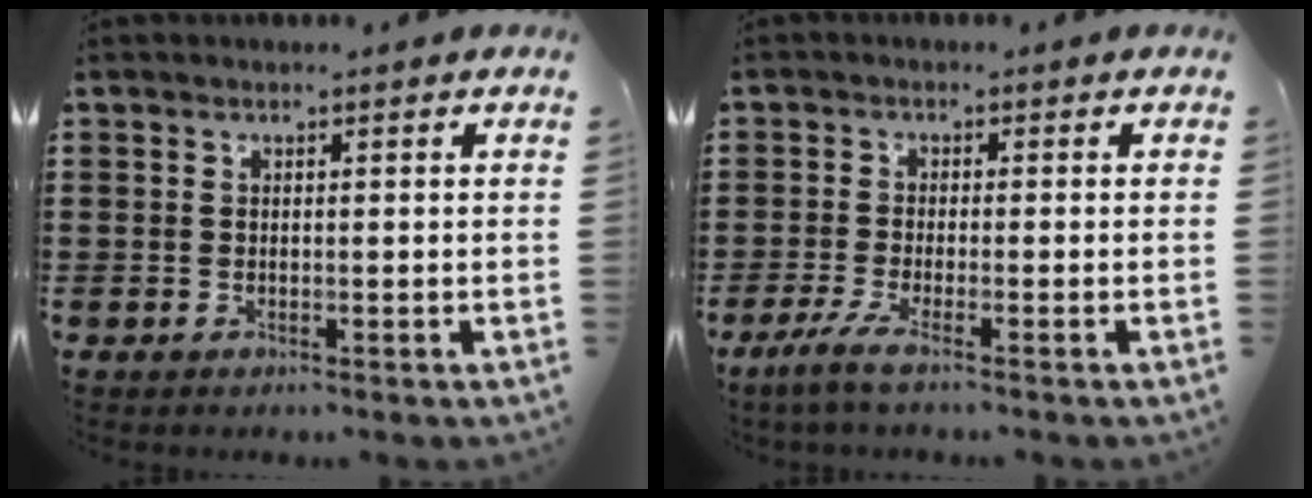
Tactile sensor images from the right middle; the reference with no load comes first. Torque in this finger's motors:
{"motor_torque": [-0.12, 0.03, -0.16, -0.04]}